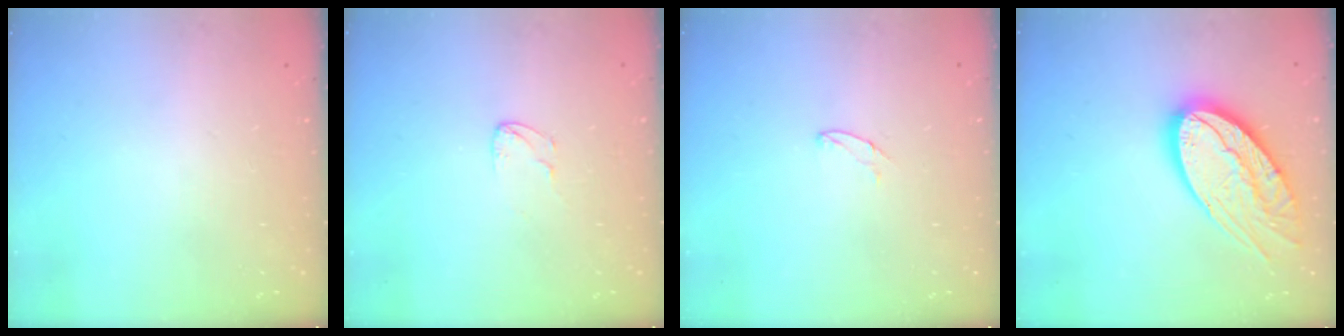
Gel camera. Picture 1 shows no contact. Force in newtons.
{"total": 2.5, "press": 2.5, "slide": 0.2}
{"total": 4.2, "press": 4.2, "slide": 0.3}
{"total": 23.0, "press": 22.9, "slide": 2.4}